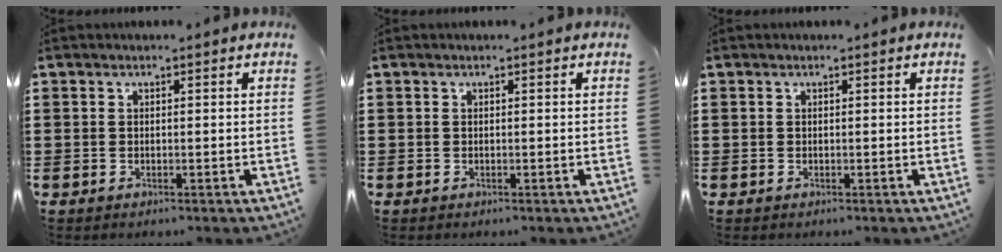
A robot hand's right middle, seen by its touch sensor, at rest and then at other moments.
{"total": 0.0}
{"total": 0.0}